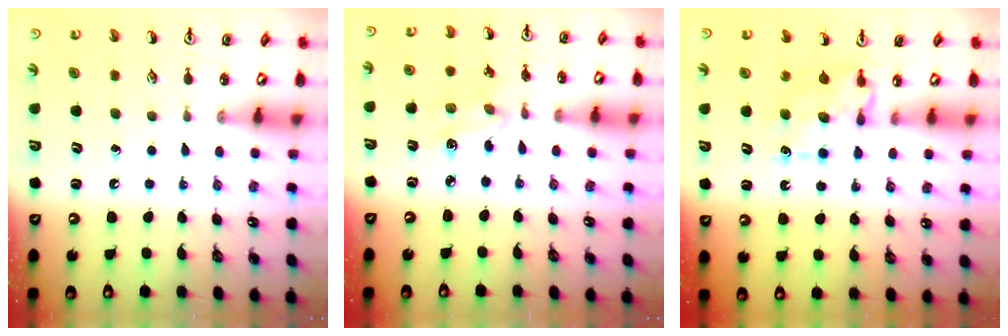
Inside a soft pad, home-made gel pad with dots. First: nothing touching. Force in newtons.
{"total": 4.5, "press": 4.5, "slide": 0.3}
{"total": 7.0, "press": 7.0, "slide": 0.6}